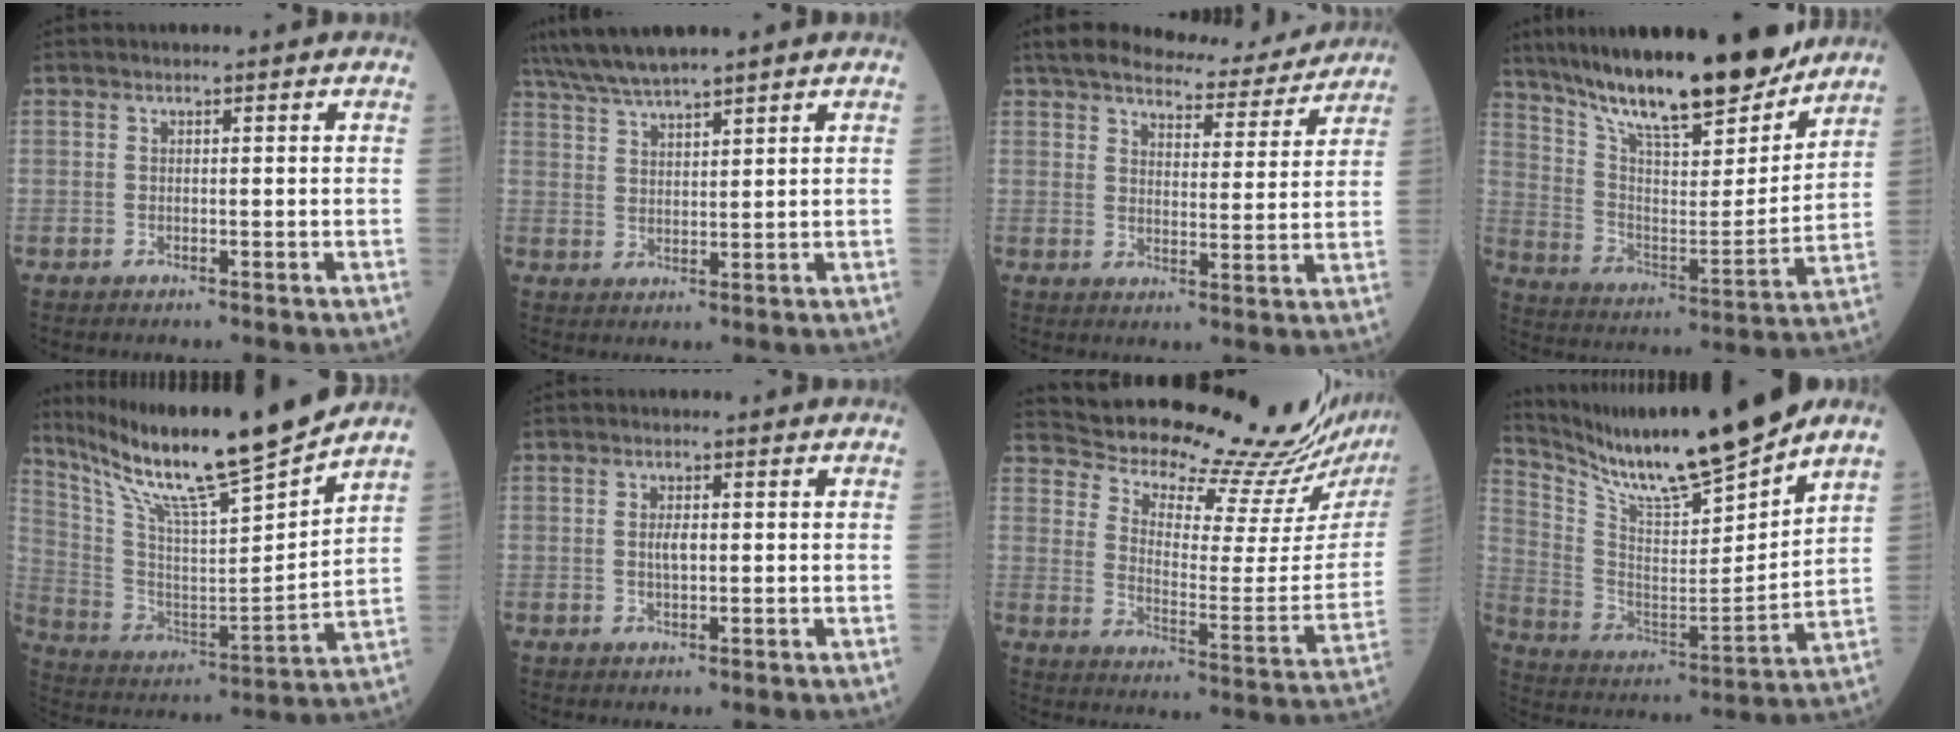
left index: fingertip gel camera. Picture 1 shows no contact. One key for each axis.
{"total": 7.5, "fx": 6.6, "fy": -0.1, "fz": 3.6, "tx": -0.071, "ty": 0.028, "tz": 0.125}
{"total": 12.1, "fx": 11.1, "fy": 2.5, "fz": 4.0, "tx": -0.054, "ty": 0.002, "tz": 0.149}
{"total": 22.0, "fx": 18.3, "fy": 3.7, "fz": 11.7, "tx": -0.198, "ty": -0.014, "tz": 0.299}
{"total": 20.6, "fx": 17.1, "fy": -0.3, "fz": 11.5, "tx": -0.205, "ty": -0.017, "tz": 0.296}
{"total": 1.9, "fx": 0.1, "fy": 0.7, "fz": 1.8, "tx": -0.036, "ty": 0.001, "tz": 0.004}
{"total": 23.4, "fx": 22.2, "fy": 2.2, "fz": 7.0, "tx": -0.122, "ty": -0.097, "tz": 0.284}
{"total": 17.7, "fx": 15.3, "fy": 0.1, "fz": 9.0, "tx": -0.174, "ty": -0.011, "tz": 0.273}